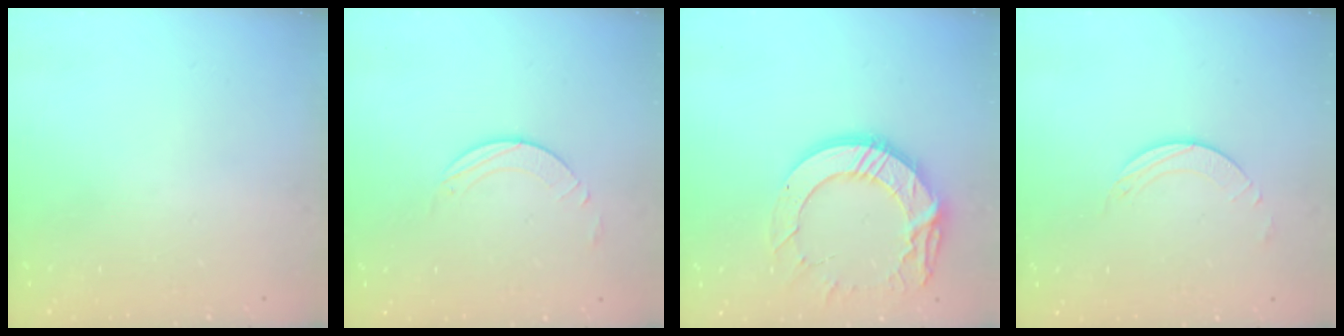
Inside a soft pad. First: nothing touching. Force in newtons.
{"total": 2.8, "press": 2.8, "slide": 0.2}
{"total": 15.1, "press": 15.1, "slide": 0.9}
{"total": 2.0, "press": 1.9, "slide": 0.3}